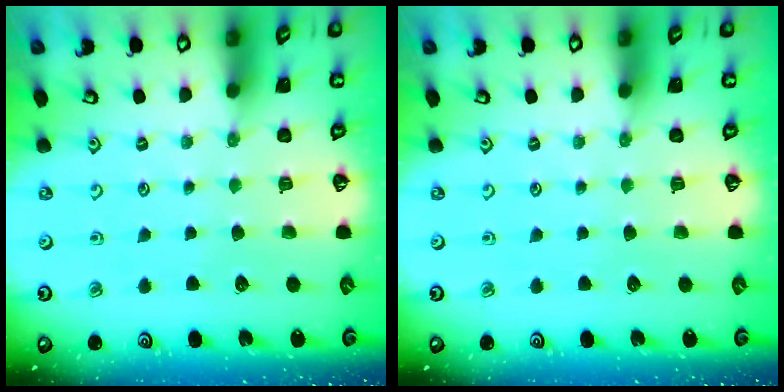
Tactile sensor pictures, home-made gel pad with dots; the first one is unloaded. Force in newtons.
{"total": 0.0}